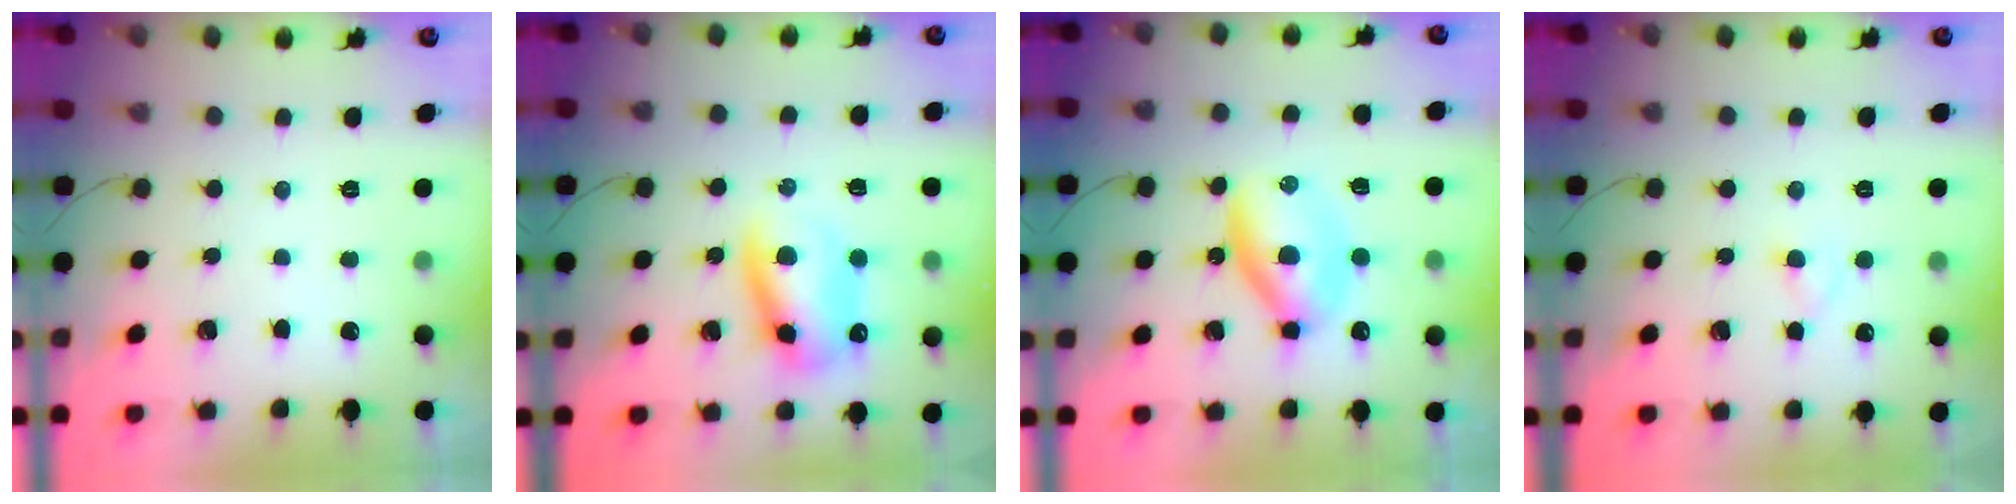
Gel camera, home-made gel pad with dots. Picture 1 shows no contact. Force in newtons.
{"total": 11.2, "press": 11.0, "slide": 2.2}
{"total": 7.4, "press": 7.3, "slide": 0.7}
{"total": 2.1, "press": 1.8, "slide": 1.1}